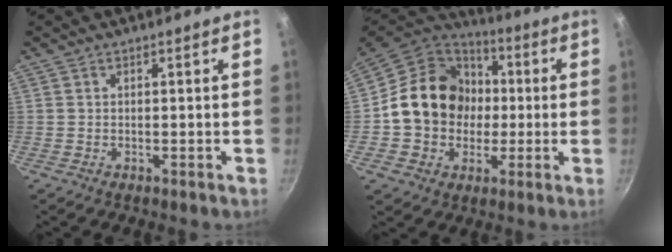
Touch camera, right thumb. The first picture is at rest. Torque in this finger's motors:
{"motor_torque": [1.11, 2.83, 0.79, -0.87, 0.12]}